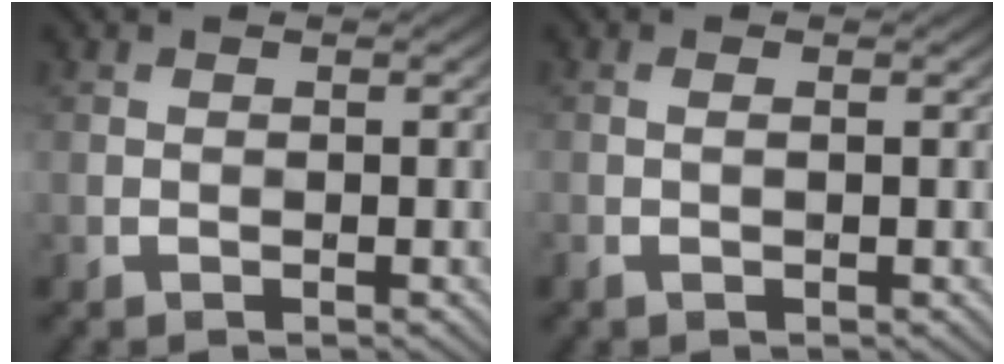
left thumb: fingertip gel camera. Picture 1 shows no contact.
{"total": 0.9, "force": [-0.1, 0.1, 0.9], "torque": [-0.019, 0.002, -0.004]}